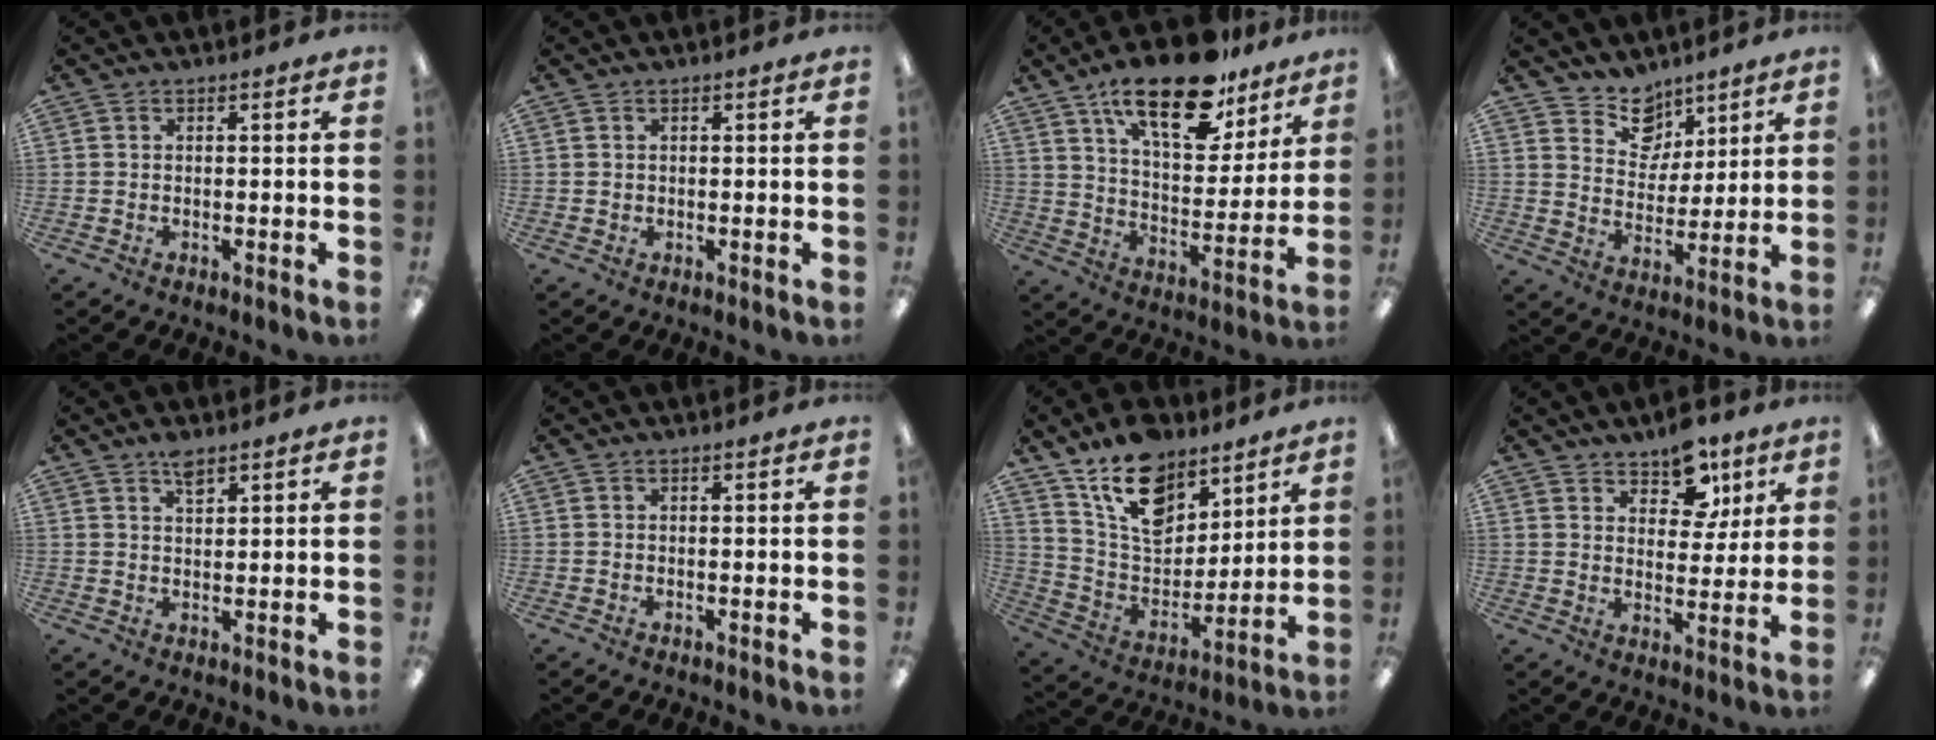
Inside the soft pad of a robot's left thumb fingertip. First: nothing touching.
{"total": 0.5, "force": [0.2, 0.5, -0.1], "torque": [0.001, 0.003, 0.002]}
{"total": 20.8, "force": [14.1, 8.6, 12.6], "torque": [-0.197, -0.076, 0.237]}
{"total": 9.7, "force": [7.4, 6.1, 1.4], "torque": [-0.026, -0.056, 0.141]}
{"total": 3.3, "force": [2.4, 1.3, 1.9], "torque": [-0.027, -0.006, 0.039]}
{"total": 0.0}
{"total": 16.1, "force": [11.2, 9.1, 7.1], "torque": [-0.132, -0.058, 0.209]}
{"total": 9.9, "force": [7.0, 5.6, 4.1], "torque": [-0.044, -0.040, 0.124]}